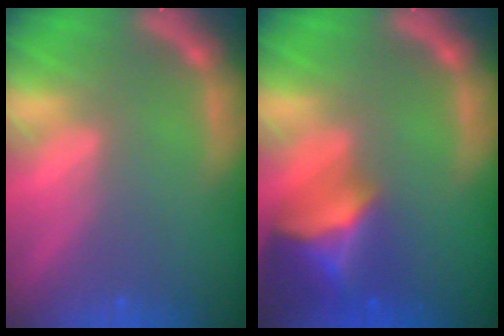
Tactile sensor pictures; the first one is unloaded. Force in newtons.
{"total": 8.0}